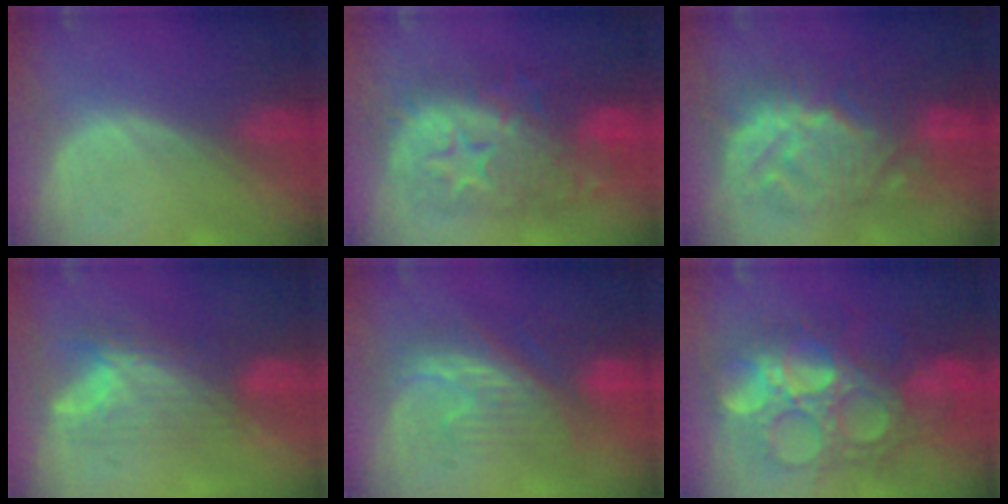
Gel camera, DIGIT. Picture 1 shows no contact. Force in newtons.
{"total": 11.5, "press": 11.5, "slide": 0.9}
{"total": 10.6, "press": 10.6, "slide": 0.7}
{"total": 8.1, "press": 6.7, "slide": 4.6}
{"total": 8.5, "press": 8.3, "slide": 1.9}
{"total": 13.5, "press": 13.4, "slide": 1.6}